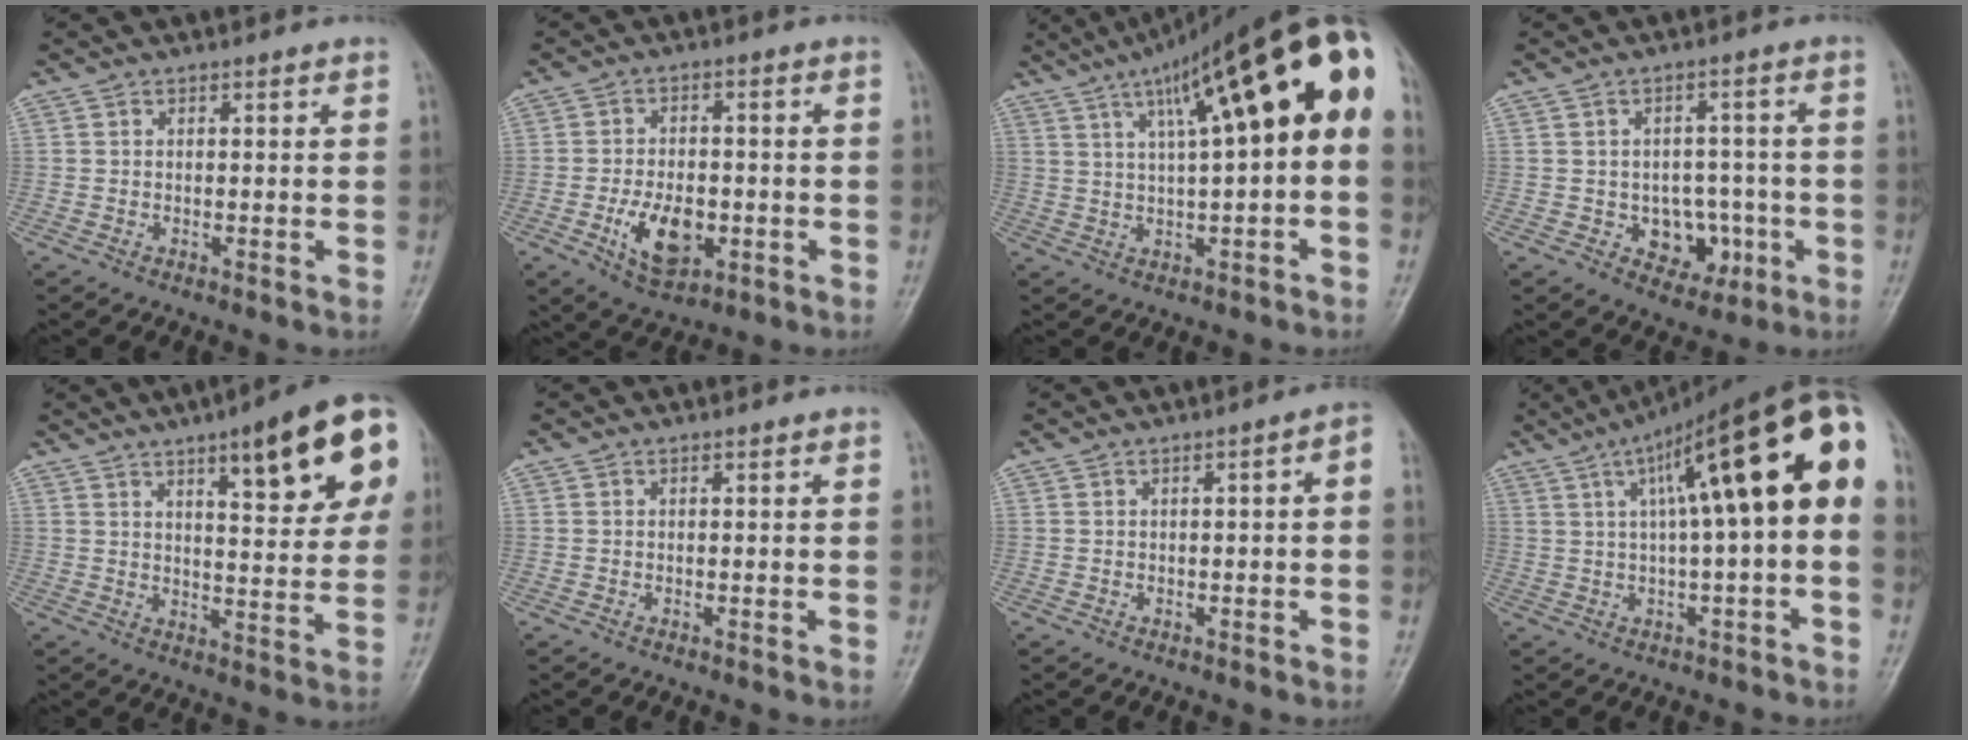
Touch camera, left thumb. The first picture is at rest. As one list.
[{"total": 9.0, "force": [-2.8, 5.3, 6.7], "torque": [-0.102, 0.004, -0.042]}, {"total": 22.2, "force": [6.3, 5.8, 20.5], "torque": [-0.304, 0.041, 0.090]}, {"total": 7.8, "force": [-2.2, 6.1, 4.3], "torque": [-0.018, 0.021, -0.023]}, {"total": 17.8, "force": [8.0, 5.0, 15.1], "torque": [-0.164, -0.019, 0.100]}, {"total": 0.0}, {"total": 2.6, "force": [-0.2, 0.7, 2.5], "torque": [-0.034, 0.019, -0.004]}, {"total": 20.9, "force": [3.9, 4.9, 19.9], "torque": [-0.295, 0.050, 0.055]}]